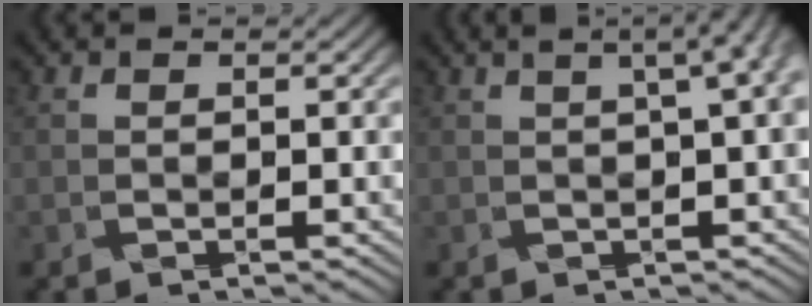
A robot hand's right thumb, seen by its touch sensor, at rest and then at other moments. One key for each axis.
{"total": 5.4, "fx": 1.2, "fy": 1.3, "fz": 5.0, "tx": -0.082, "ty": 0.002, "tz": 0.026}